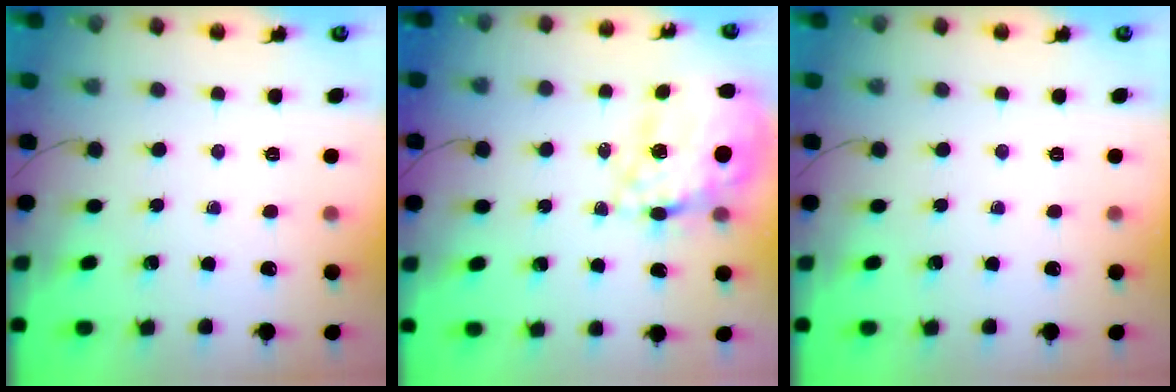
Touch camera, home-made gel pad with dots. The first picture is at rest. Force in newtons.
{"total": 23.6, "press": 23.1, "slide": 4.9}
{"total": 0.0}